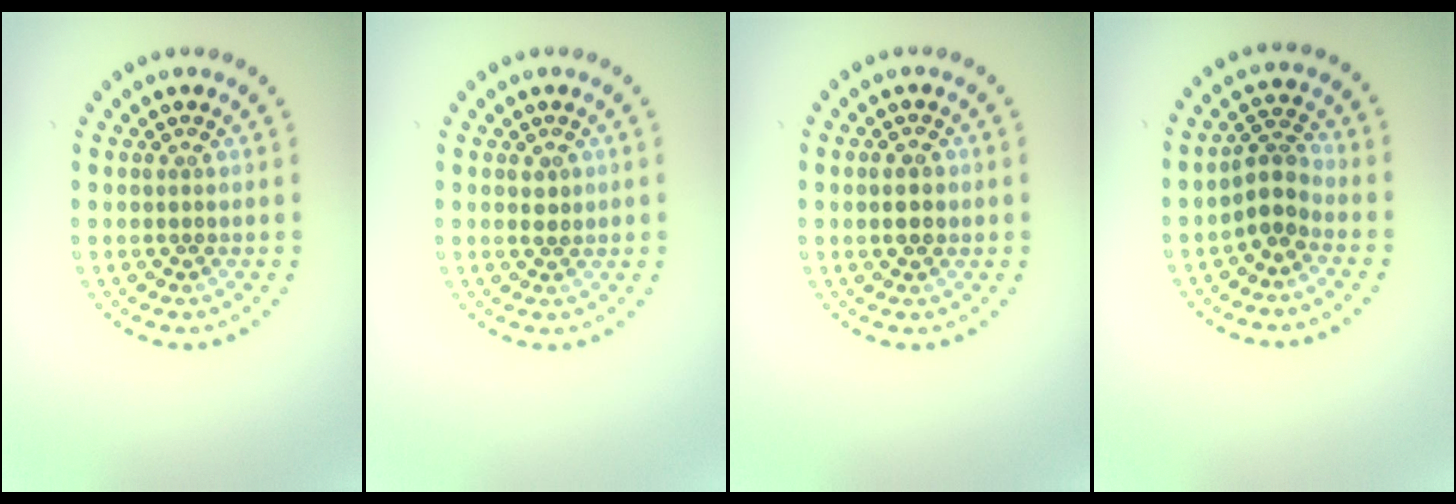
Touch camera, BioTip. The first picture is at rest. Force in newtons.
{"total": 1.0, "press": 1.0, "slide": 0.2}
{"total": 2.2, "press": 2.2, "slide": 0.1}
{"total": 2.5, "press": 1.9, "slide": 1.6}